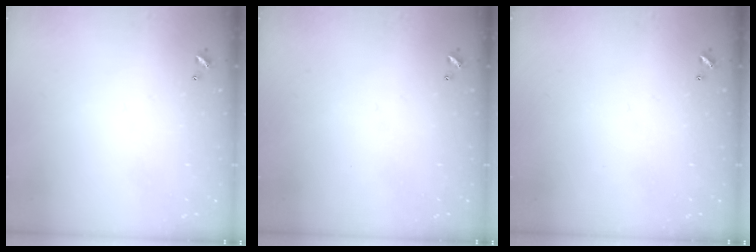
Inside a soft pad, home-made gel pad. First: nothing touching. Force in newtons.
{"total": 0.0}
{"total": 0.0}